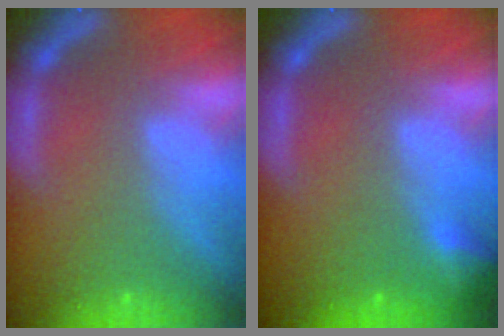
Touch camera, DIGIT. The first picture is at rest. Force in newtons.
{"total": 1.9}